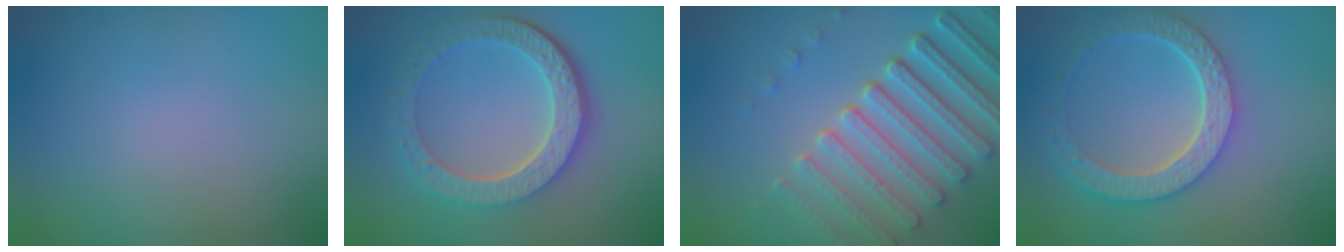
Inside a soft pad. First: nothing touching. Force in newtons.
{"total": 5.9, "press": 4.6, "slide": 3.7}
{"total": 7.3, "press": 5.6, "slide": 4.8}
{"total": 5.6, "press": 4.4, "slide": 3.6}